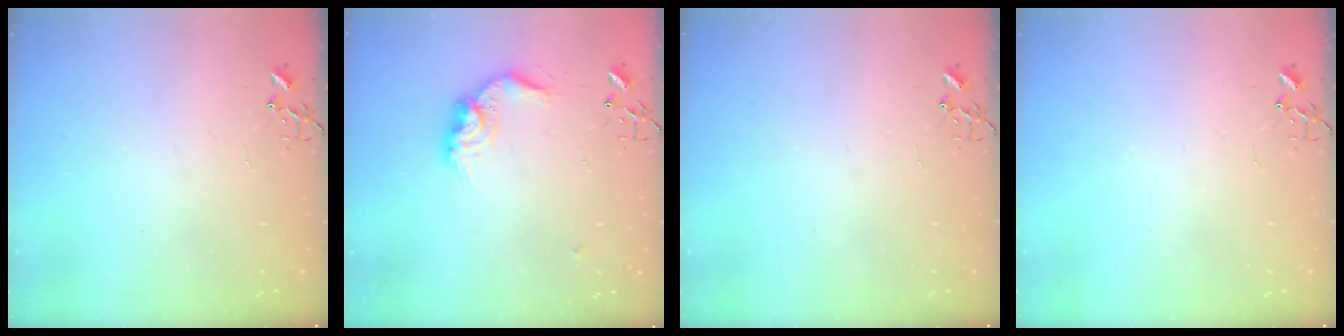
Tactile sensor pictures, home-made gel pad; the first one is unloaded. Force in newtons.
{"total": 12.0, "press": 12.0, "slide": 0.1}
{"total": 0.0}
{"total": 0.0}